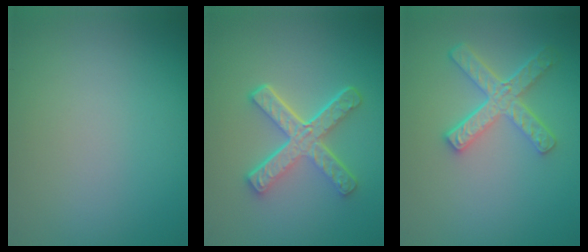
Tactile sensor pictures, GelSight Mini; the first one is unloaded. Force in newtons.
{"total": 5.3, "press": 3.7, "slide": 3.8}
{"total": 4.7, "press": 3.5, "slide": 3.0}